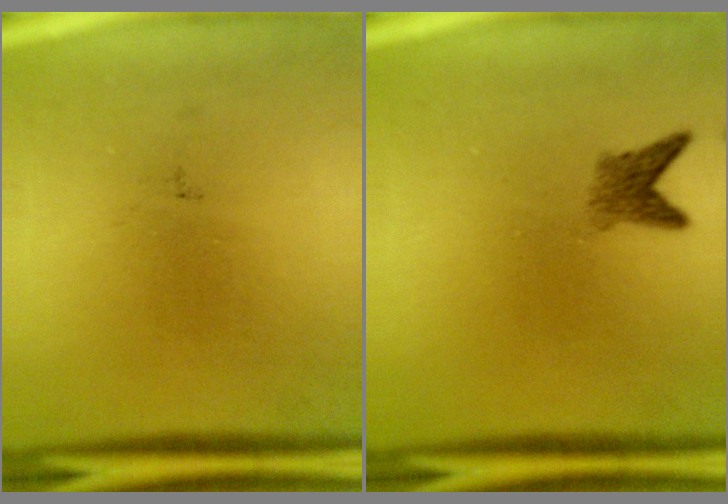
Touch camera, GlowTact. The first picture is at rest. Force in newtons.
{"total": 2.4}